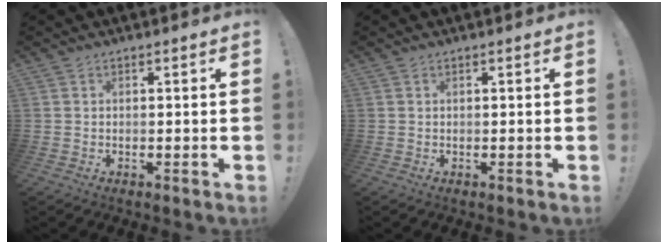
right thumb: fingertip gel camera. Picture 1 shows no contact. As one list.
[{"total": 0.0}]